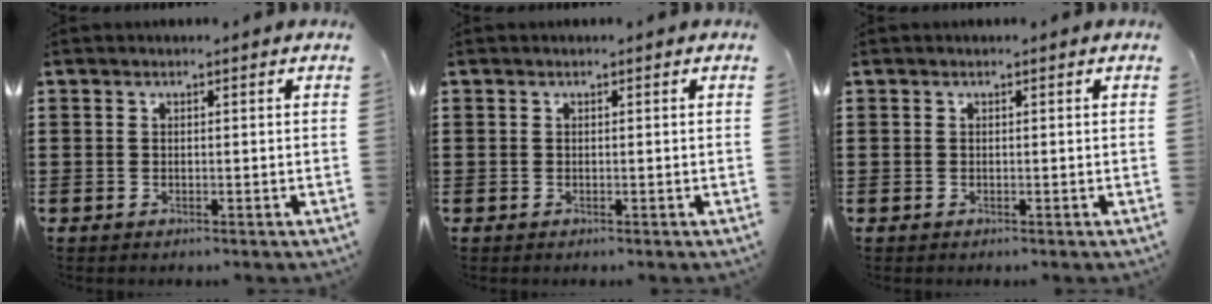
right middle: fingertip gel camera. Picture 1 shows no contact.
{"total": 0.0}
{"total": 0.0}